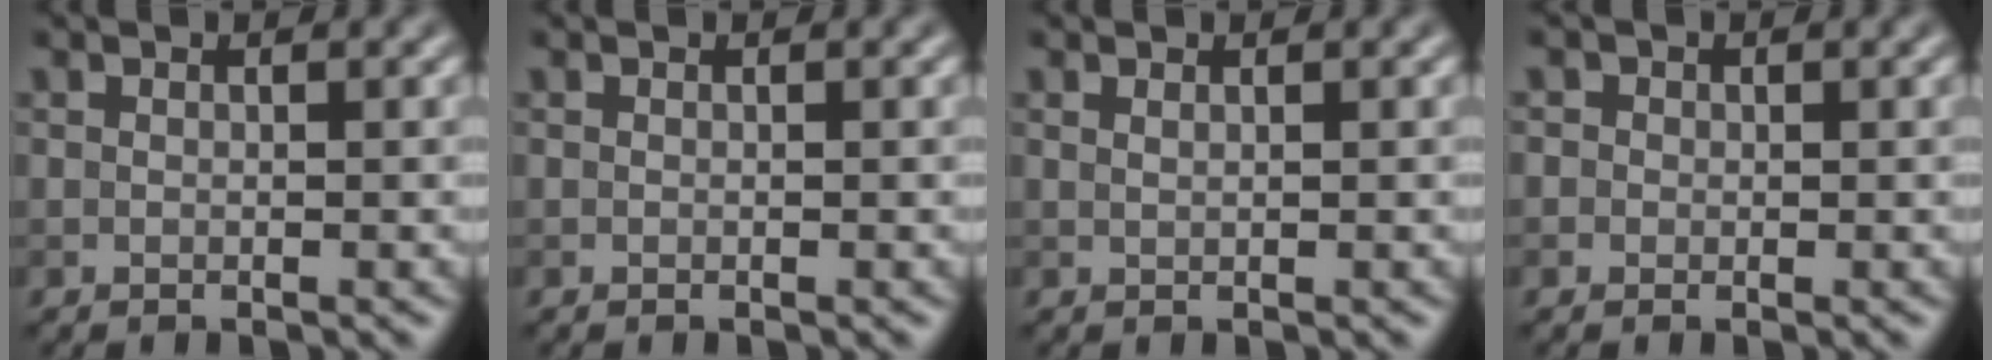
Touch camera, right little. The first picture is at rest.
{"total": 0.0}
{"total": 0.5, "force": [0.4, 0.1, 0.3], "torque": [-0.004, -0.002, 0.007]}
{"total": 1.3, "force": [0.4, 1.2, 0.3], "torque": [0.005, 0.003, -0.007]}